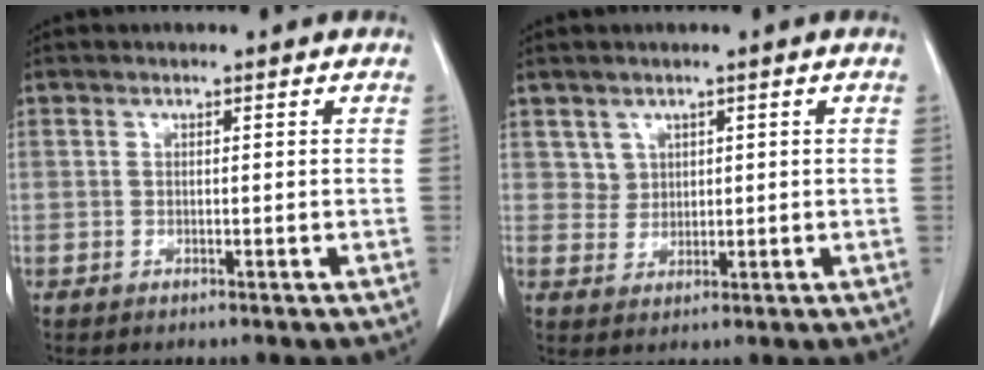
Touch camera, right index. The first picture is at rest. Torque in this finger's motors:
{"motor_torque": [-0.20, 0.20, -0.06, 0.00]}